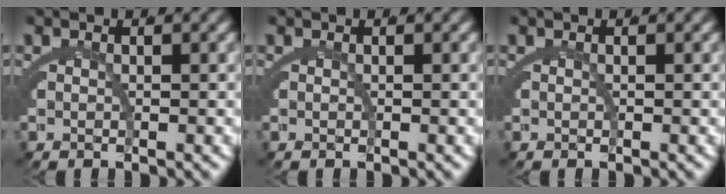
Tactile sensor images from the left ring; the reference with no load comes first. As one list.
[{"total": 0.0}, {"total": 0.0}]